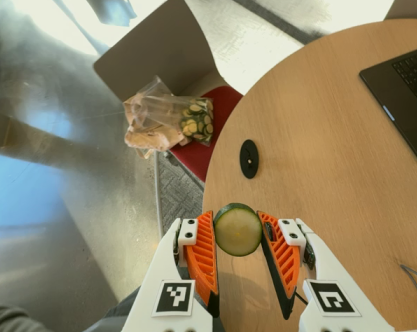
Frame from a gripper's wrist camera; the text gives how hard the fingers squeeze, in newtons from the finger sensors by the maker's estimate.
{"total": 8.7, "left": 8.2, "right": 9.1}